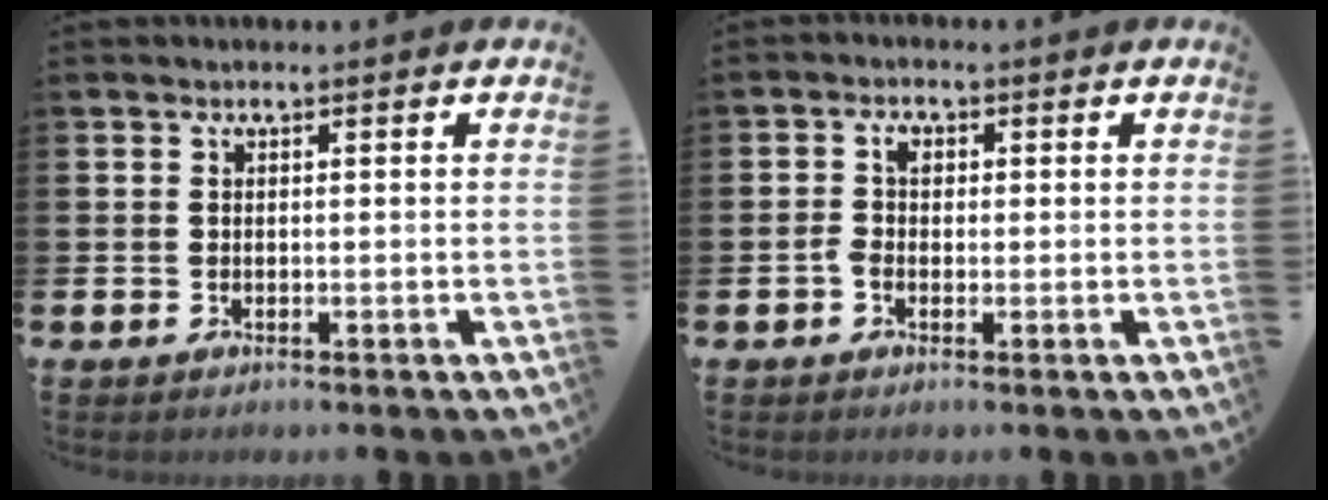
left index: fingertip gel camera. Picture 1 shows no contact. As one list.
[{"total": 2.3, "force": [-0.1, 1.6, 1.8], "torque": [-0.017, 0.002, -0.008]}]